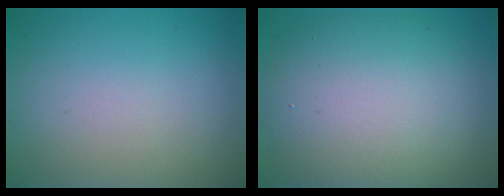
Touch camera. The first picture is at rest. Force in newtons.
{"total": 10.2, "press": 10.2, "slide": 0.5}